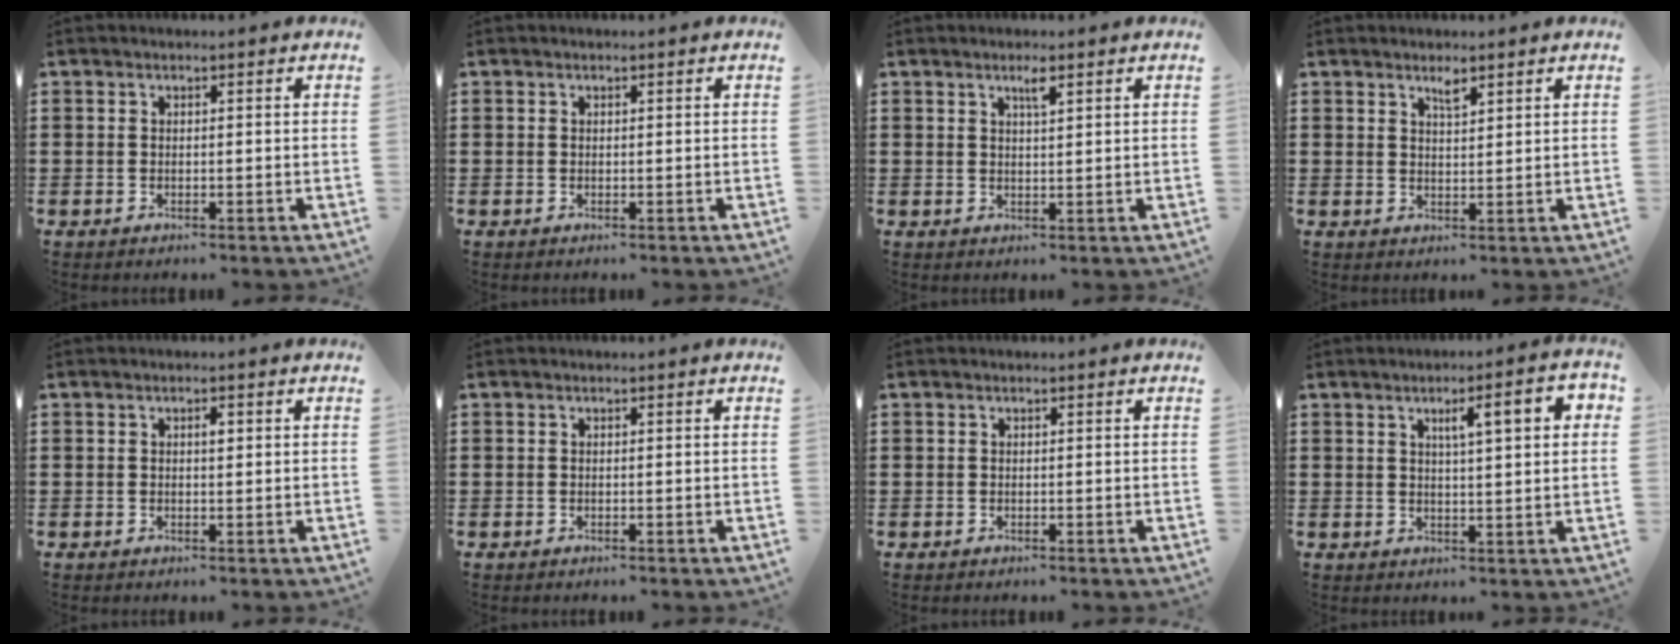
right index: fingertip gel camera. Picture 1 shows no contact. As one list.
[{"total": 0.0}, {"total": 2.0, "force": [1.3, 0.3, 1.5], "torque": [-0.024, -0.002, 0.019]}, {"total": 2.1, "force": [1.6, 0.5, 1.2], "torque": [-0.019, -0.001, 0.027]}, {"total": 1.1, "force": [0.3, 0.4, 1.0], "torque": [-0.012, -0.001, 0.003]}, {"total": 0.0}, {"total": 0.0}, {"total": 5.8, "force": [2.0, 1.2, 5.3], "torque": [-0.091, -0.001, 0.025]}]